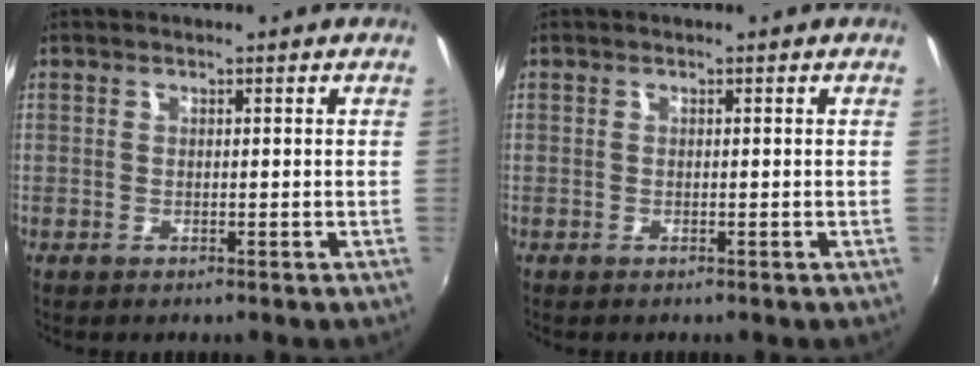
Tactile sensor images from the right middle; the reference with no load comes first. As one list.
[{"total": 0.0}]